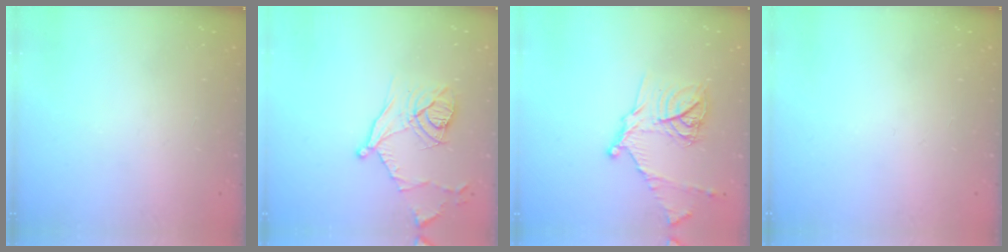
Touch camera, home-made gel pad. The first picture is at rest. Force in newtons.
{"total": 13.8, "press": 13.7, "slide": 1.8}
{"total": 15.4, "press": 15.4, "slide": 1.1}
{"total": 0.0}